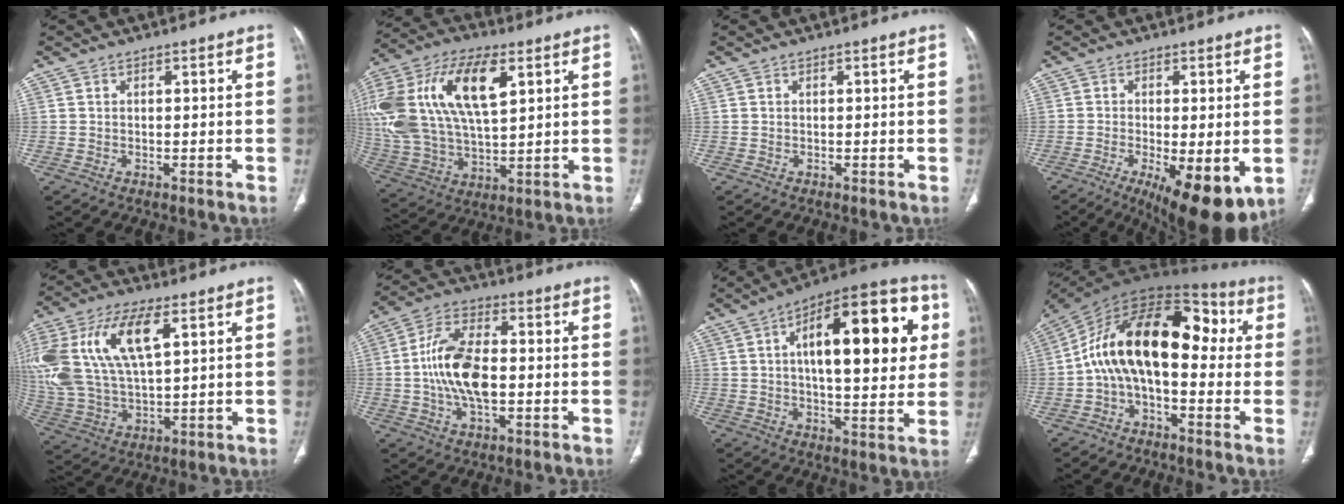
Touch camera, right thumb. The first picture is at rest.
{"total": 27.4, "force": [8.4, 14.1, 22.0], "torque": [-0.489, 0.015, 0.157]}
{"total": 0.0}
{"total": 13.4, "force": [-4.4, 4.6, 11.7], "torque": [-0.161, -0.019, -0.056]}
{"total": 24.2, "force": [8.1, 11.8, 19.4], "torque": [-0.452, 0.007, 0.156]}
{"total": 13.0, "force": [-0.7, 6.7, 11.1], "torque": [-0.217, 0.018, -0.017]}
{"total": 25.4, "force": [6.1, 10.2, 22.5], "torque": [-0.289, 0.019, 0.078]}
{"total": 19.9, "force": [0.5, 11.0, 16.6], "torque": [-0.246, 0.064, -0.007]}